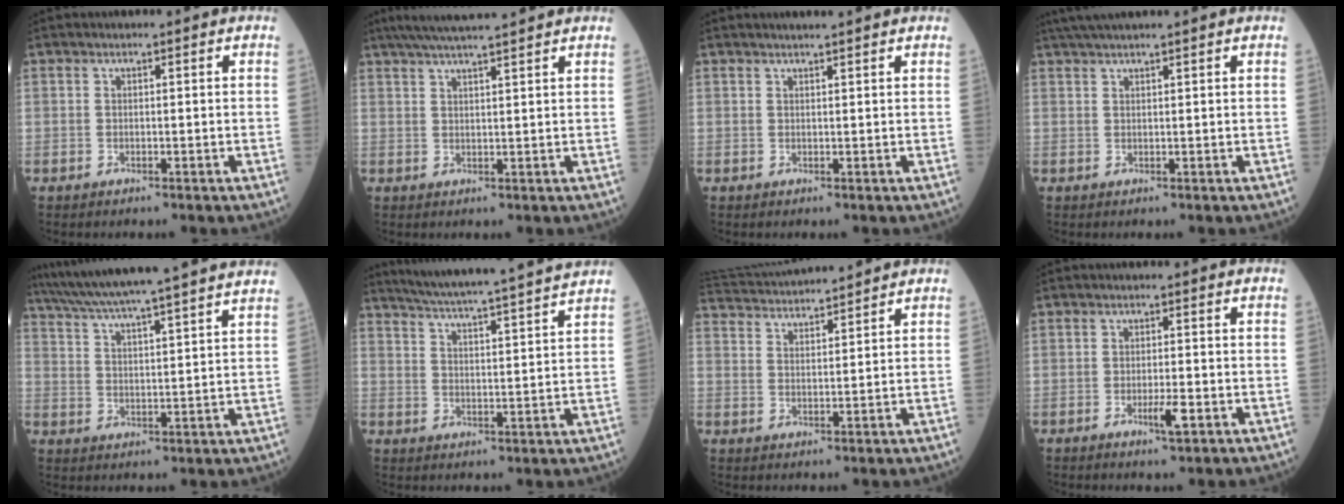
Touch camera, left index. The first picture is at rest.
{"total": 8.9, "force": [7.7, -0.2, 4.6], "torque": [-0.076, 0.028, 0.110]}
{"total": 3.3, "force": [2.9, 0.1, 1.5], "torque": [-0.020, 0.016, 0.037]}
{"total": 5.5, "force": [4.7, -0.6, 2.8], "torque": [-0.044, 0.029, 0.077]}
{"total": 23.3, "force": [20.9, -0.7, 10.3], "torque": [-0.178, -0.004, 0.289]}
{"total": 17.7, "force": [16.2, -1.5, 7.0], "torque": [-0.126, -0.020, 0.223]}
{"total": 12.4, "force": [11.8, 0.4, 3.6], "torque": [-0.081, 0.032, 0.191]}
{"total": 3.1, "force": [-1.3, 0.4, 2.8], "torque": [-0.050, -0.002, -0.020]}